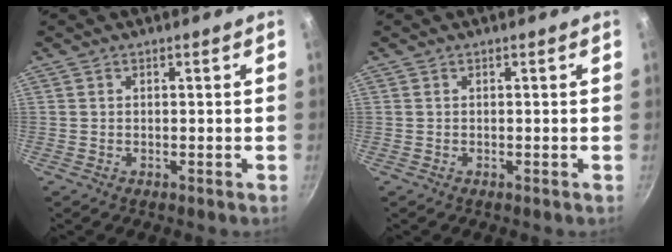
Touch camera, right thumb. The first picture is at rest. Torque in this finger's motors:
{"motor_torque": [0.15, -0.04, 0.32, -0.08, -0.02]}